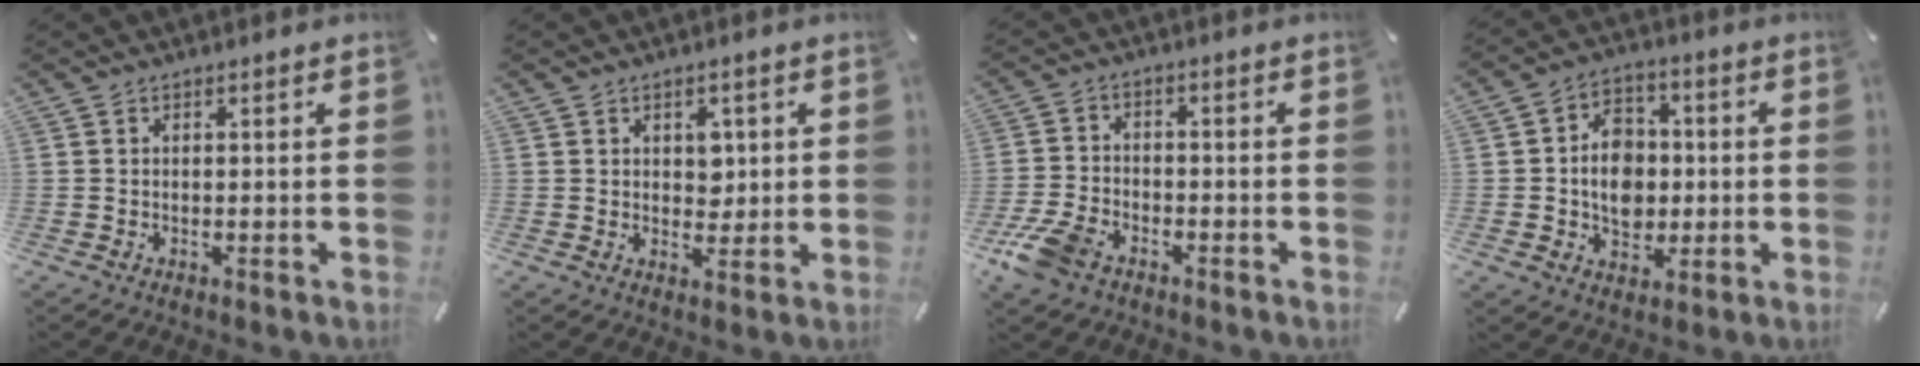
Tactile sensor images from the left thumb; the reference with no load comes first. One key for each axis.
{"total": 4.2, "fx": 1.1, "fy": 3.4, "fz": 2.1, "tx": -0.008, "ty": -0.009, "tz": 0.010}
{"total": 8.2, "fx": -5.4, "fy": 4.6, "fz": 4.1, "tx": -0.100, "ty": 0.018, "tz": -0.105}
{"total": 10.2, "fx": -0.6, "fy": 8.4, "fz": 5.8, "tx": -0.103, "ty": 0.016, "tz": -0.008}